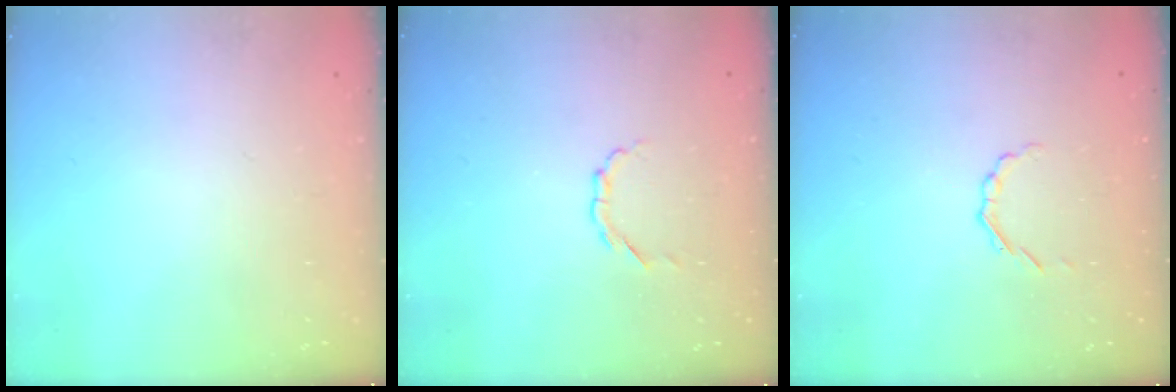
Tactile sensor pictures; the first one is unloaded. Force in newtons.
{"total": 2.9, "press": 2.7, "slide": 1.1}
{"total": 1.7, "press": 1.6, "slide": 0.6}